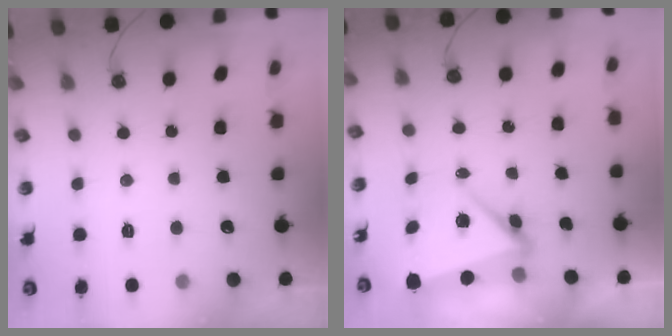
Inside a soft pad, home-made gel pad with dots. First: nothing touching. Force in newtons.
{"total": 6.8, "press": 6.8, "slide": 0.2}